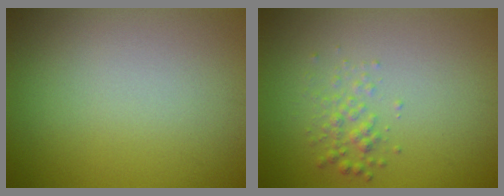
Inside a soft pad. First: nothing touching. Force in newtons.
{"total": 1.7, "press": 1.7, "slide": 0.1}